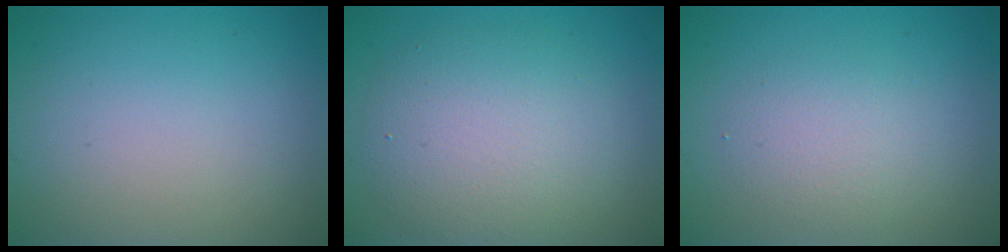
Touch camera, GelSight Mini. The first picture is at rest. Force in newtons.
{"total": 6.3, "press": 6.3, "slide": 0.3}
{"total": 2.6, "press": 2.6, "slide": 0.2}